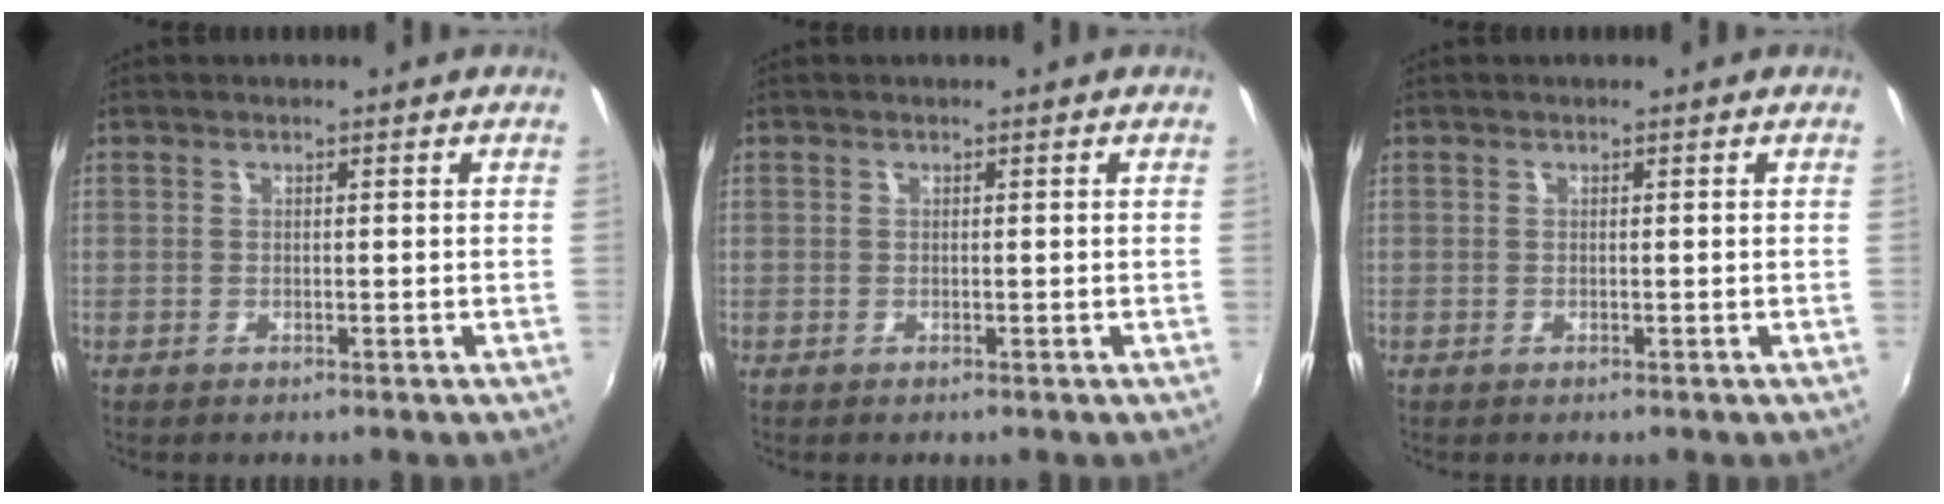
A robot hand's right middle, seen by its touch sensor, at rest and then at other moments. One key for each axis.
{"total": 0.0}
{"total": 0.0}